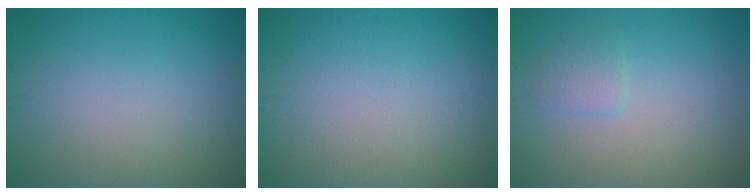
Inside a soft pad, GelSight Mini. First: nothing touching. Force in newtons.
{"total": 0.0}
{"total": 1.4, "press": 1.4, "slide": 0.1}